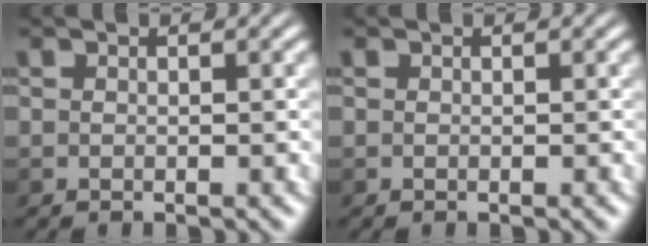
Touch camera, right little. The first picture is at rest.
{"total": 0.0}